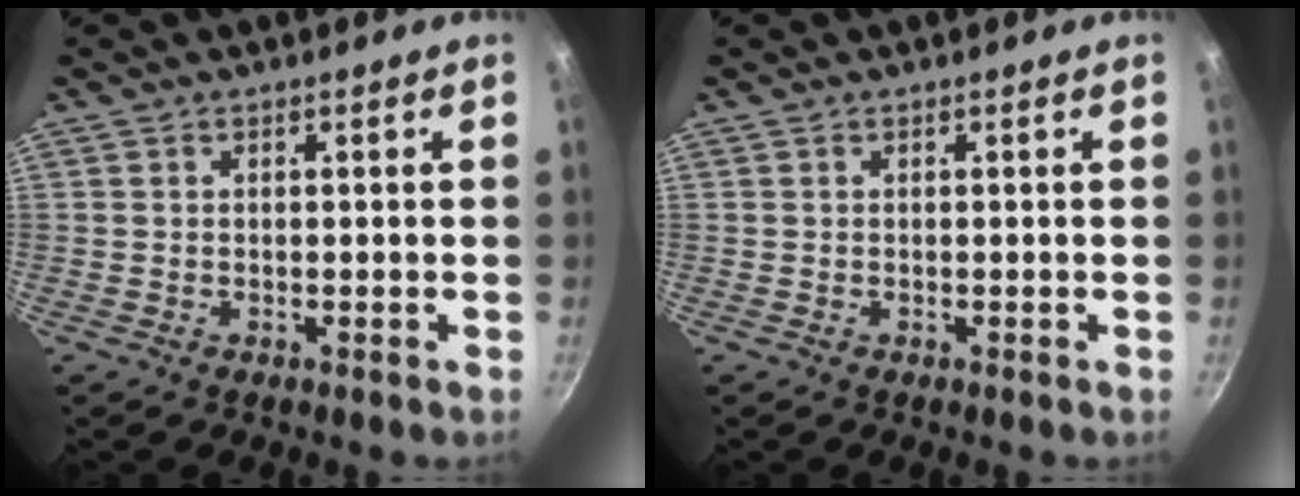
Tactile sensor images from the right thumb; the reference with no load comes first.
{"total": 0.0}